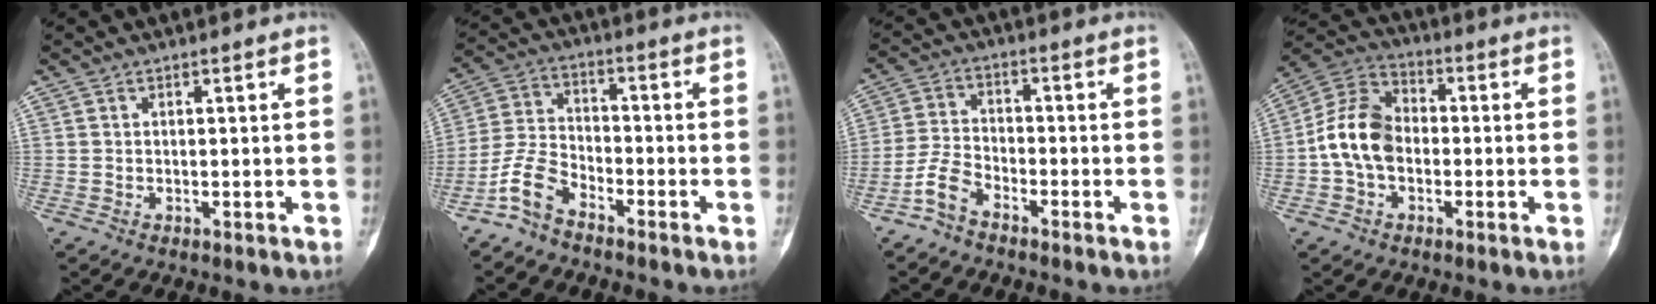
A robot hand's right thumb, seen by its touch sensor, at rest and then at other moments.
{"total": 7.3, "force": [-5.3, 3.4, 3.7], "torque": [-0.078, 0.041, -0.116]}
{"total": 5.4, "force": [-3.9, 2.5, 2.8], "torque": [-0.057, 0.026, -0.088]}
{"total": 11.4, "force": [-1.6, 8.2, 7.8], "torque": [-0.135, 0.036, -0.044]}